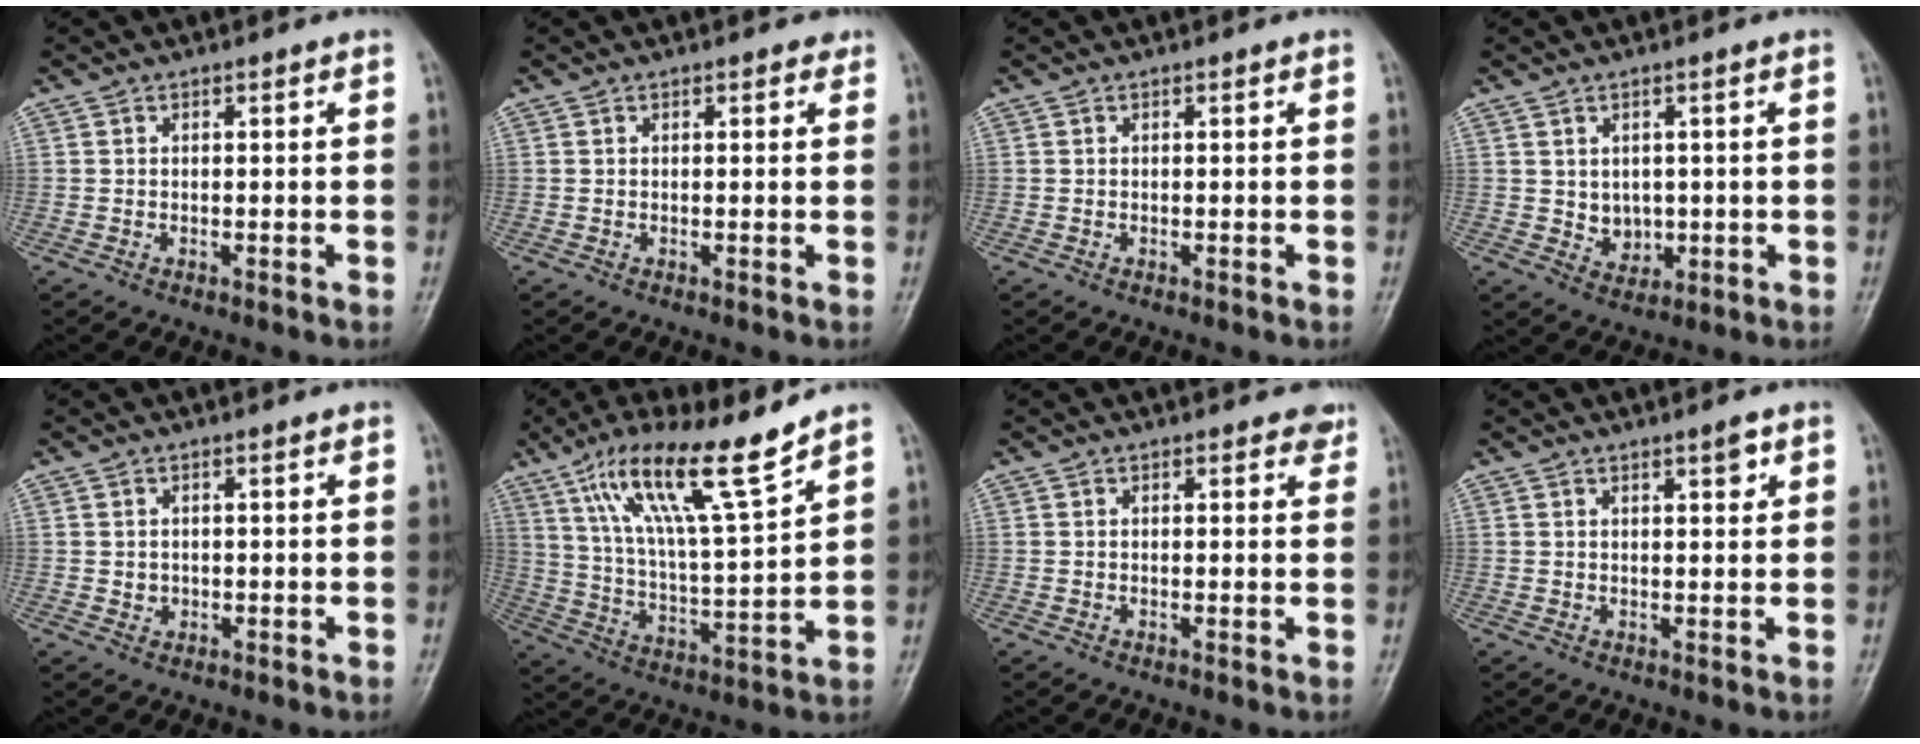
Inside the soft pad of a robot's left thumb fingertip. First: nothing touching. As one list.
[{"total": 1.6, "force": [1.3, 0.7, 0.7], "torque": [-0.002, -0.002, 0.011]}, {"total": 0.0}, {"total": 3.7, "force": [0.7, 3.0, 2.0], "torque": [-0.014, -0.010, 0.021]}, {"total": 1.3, "force": [0.4, 1.0, 0.8], "torque": [-0.005, -0.003, 0.011]}, {"total": 16.7, "force": [11.2, 1.9, 12.2], "torque": [-0.209, -0.054, 0.207]}, {"total": 2.9, "force": [2.3, 1.1, 1.4], "torque": [-0.001, -0.007, 0.019]}, {"total": 2.3, "force": [1.5, 0.5, 1.7], "torque": [-0.021, -0.010, 0.024]}]